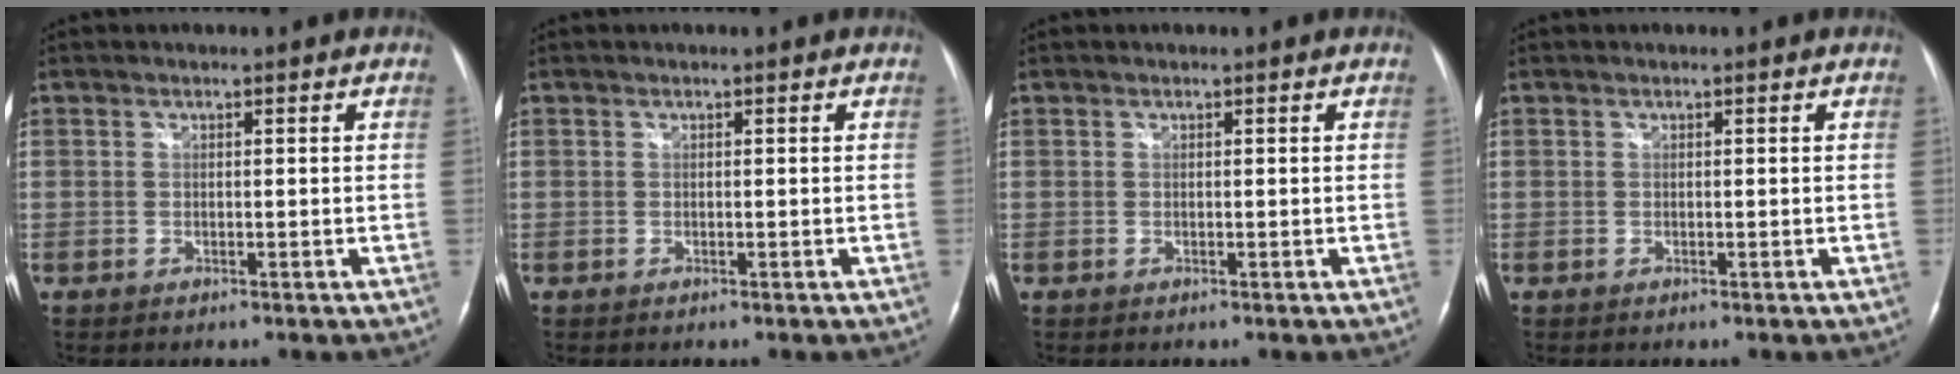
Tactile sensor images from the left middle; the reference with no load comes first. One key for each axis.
{"total": 0.0}
{"total": 0.0}
{"total": 0.0}